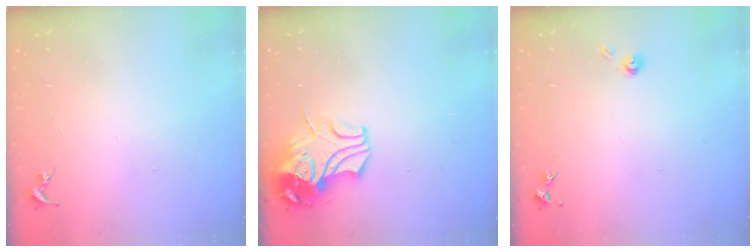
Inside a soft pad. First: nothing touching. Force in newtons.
{"total": 11.6, "press": 11.5, "slide": 1.5}
{"total": 3.4, "press": 3.4, "slide": 0.5}